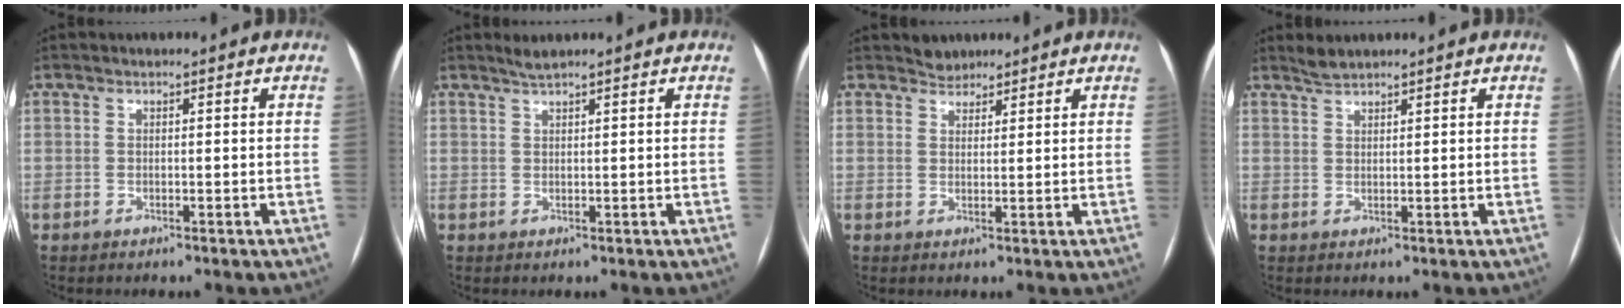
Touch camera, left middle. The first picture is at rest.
{"total": 1.5, "force": [1.3, -0.3, 0.6], "torque": [-0.015, 0.003, 0.029]}
{"total": 2.2, "force": [1.9, 1.0, -0.2], "torque": [0.003, 0.005, 0.031]}
{"total": 1.9, "force": [1.8, 0.0, 0.4], "torque": [-0.015, 0.007, 0.041]}